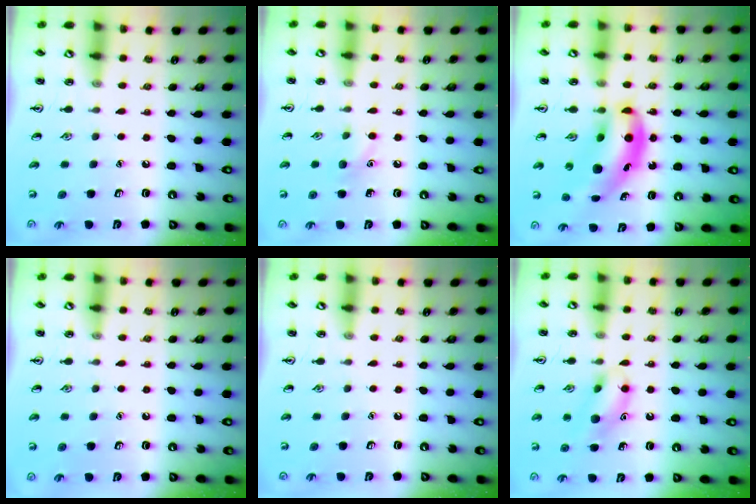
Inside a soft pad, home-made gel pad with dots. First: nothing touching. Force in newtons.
{"total": 6.7, "press": 6.4, "slide": 2.0}
{"total": 12.5, "press": 12.0, "slide": 3.4}
{"total": 0.0}
{"total": 0.0}
{"total": 10.7, "press": 10.6, "slide": 1.4}